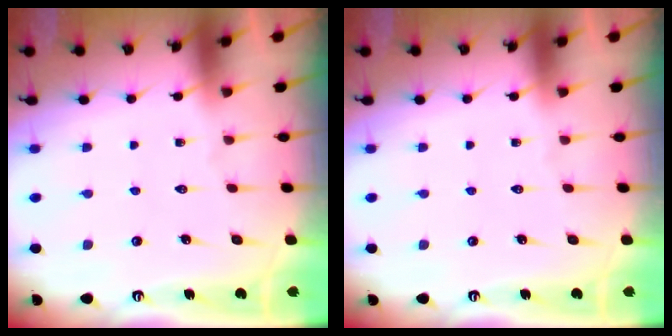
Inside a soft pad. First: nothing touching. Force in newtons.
{"total": 0.0}